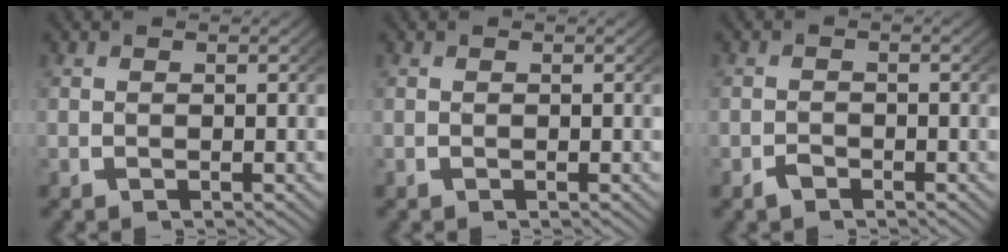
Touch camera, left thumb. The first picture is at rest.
{"total": 0.0}
{"total": 1.1, "force": [-0.9, 0.5, 0.3], "torque": [-0.005, -0.004, -0.017]}